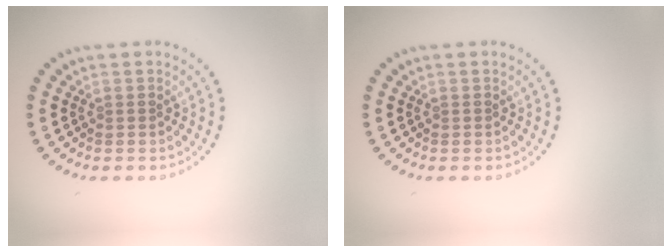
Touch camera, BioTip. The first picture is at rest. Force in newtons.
{"total": 0.0}